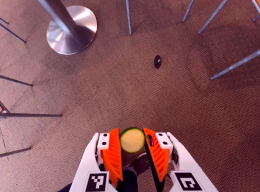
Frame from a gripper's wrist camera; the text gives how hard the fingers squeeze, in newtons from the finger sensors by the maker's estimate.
{"total": 6.8, "left": 6.0, "right": 7.5}